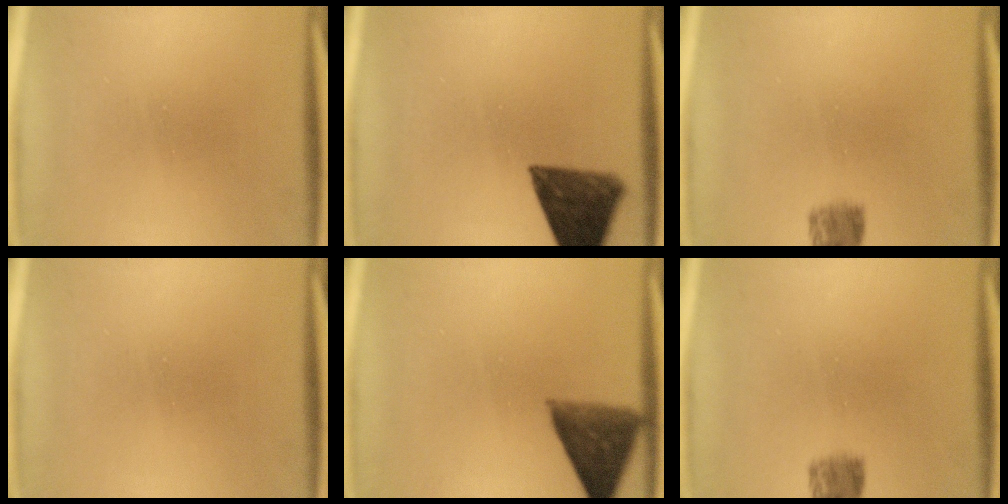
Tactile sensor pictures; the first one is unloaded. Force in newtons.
{"total": 10.1}
{"total": 3.7}
{"total": 0.0}
{"total": 8.2}
{"total": 3.7}